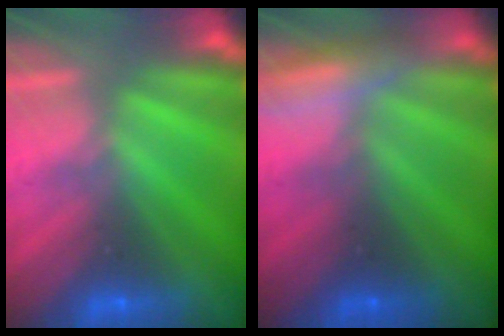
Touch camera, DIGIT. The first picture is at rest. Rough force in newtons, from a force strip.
{"total": 2.8}